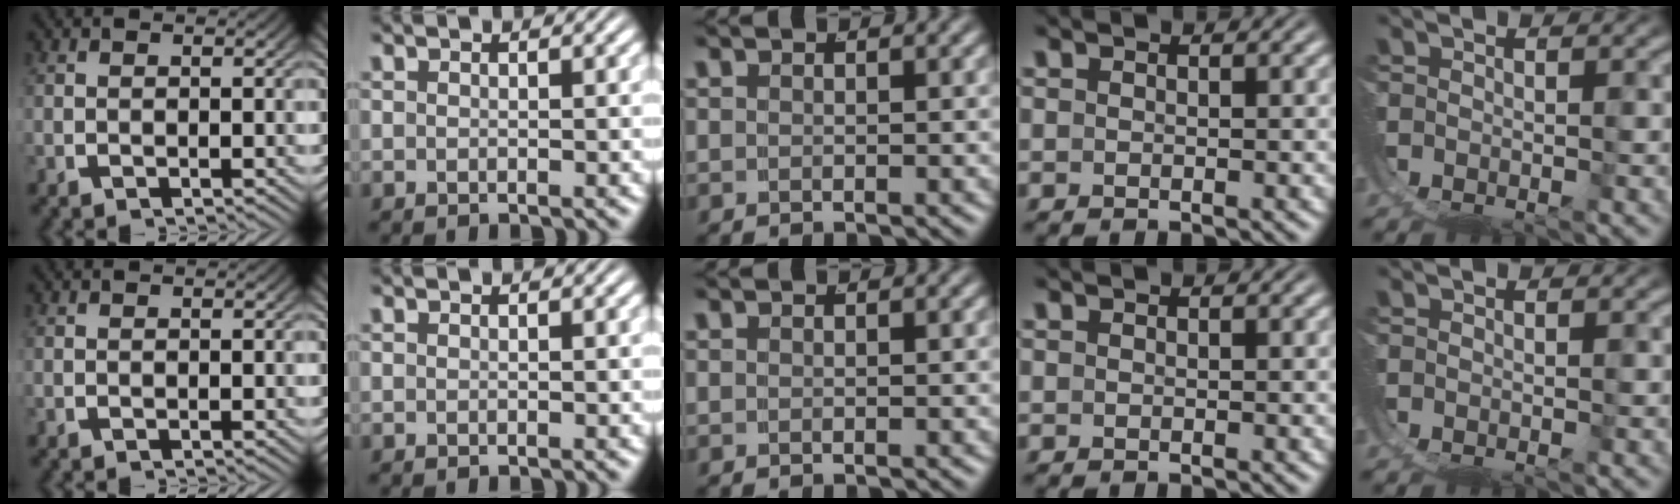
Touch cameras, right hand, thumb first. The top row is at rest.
{}